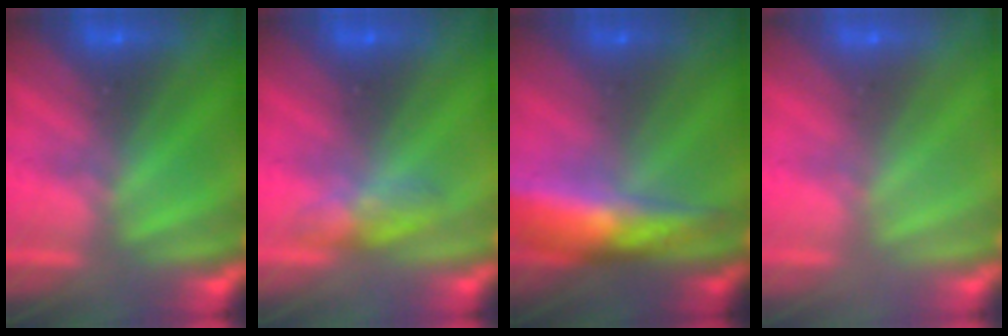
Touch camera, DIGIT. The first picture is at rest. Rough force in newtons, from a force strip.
{"total": 2.6}
{"total": 7.3}
{"total": 3.3}